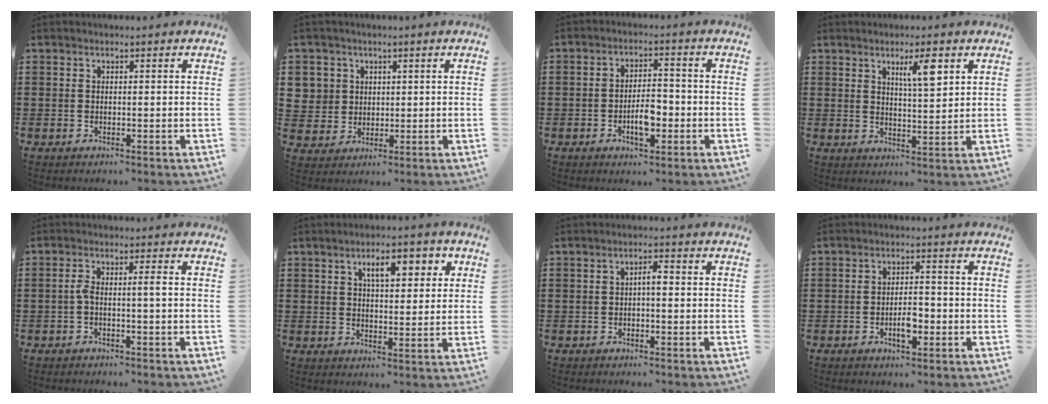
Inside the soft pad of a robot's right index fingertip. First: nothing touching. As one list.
[{"total": 4.4, "force": [1.4, 4.2, 0.3], "torque": [-0.028, 0.015, 0.027]}, {"total": 5.3, "force": [-1.7, 2.3, 4.4], "torque": [-0.084, 0.007, -0.032]}, {"total": 5.2, "force": [2.7, 1.2, 4.2], "torque": [-0.065, -0.002, 0.039]}, {"total": 2.5, "force": [-0.5, 0.3, 2.4], "torque": [-0.047, 0.004, -0.013]}, {"total": 6.0, "force": [2.7, 2.4, 4.8], "torque": [-0.072, 0.000, 0.036]}, {"total": 1.9, "force": [-0.3, 0.5, 1.8], "torque": [-0.035, 0.004, -0.008]}, {"total": 4.3, "force": [-1.4, 1.8, 3.6], "torque": [-0.071, 0.005, -0.027]}]